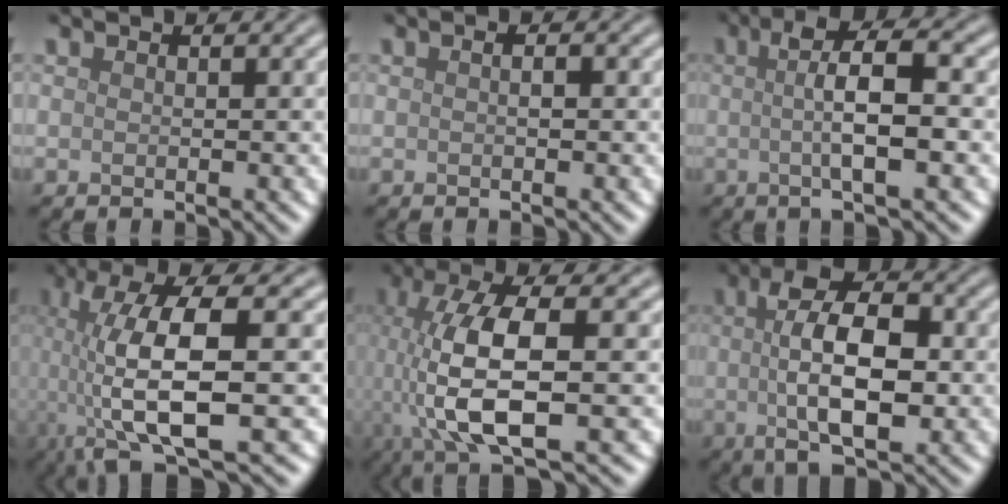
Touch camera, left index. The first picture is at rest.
{"total": 0.8, "force": [0.0, 0.2, 0.8], "torque": [-0.015, 0.002, 0.001]}
{"total": 5.9, "force": [0.0, 1.2, 5.7], "torque": [-0.090, 0.006, -0.002]}
{"total": 10.4, "force": [-0.9, 3.1, 9.9], "torque": [-0.184, 0.000, -0.021]}
{"total": 10.2, "force": [-1.3, 3.3, 9.5], "torque": [-0.196, 0.001, -0.027]}
{"total": 8.2, "force": [0.1, 3.4, 7.5], "torque": [-0.127, 0.010, -0.009]}